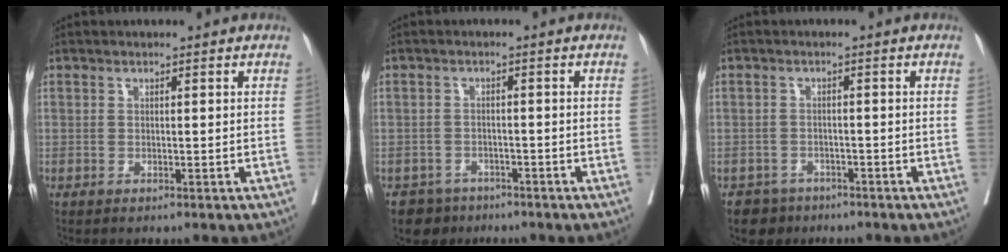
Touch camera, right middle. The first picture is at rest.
{"total": 3.4, "force": [-2.5, 2.3, -0.2], "torque": [0.007, 0.008, -0.041]}
{"total": 3.1, "force": [-2.2, 2.2, -0.2], "torque": [0.004, 0.008, -0.036]}